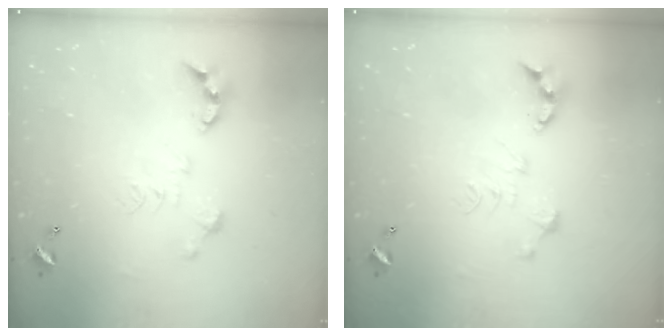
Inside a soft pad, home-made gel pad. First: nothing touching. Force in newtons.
{"total": 0.0}